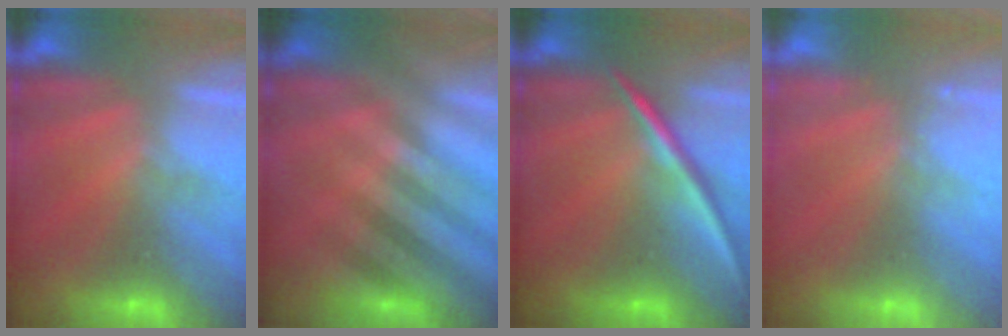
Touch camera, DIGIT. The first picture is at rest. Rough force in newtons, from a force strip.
{"total": 2.4}
{"total": 2.2}
{"total": 2.6}